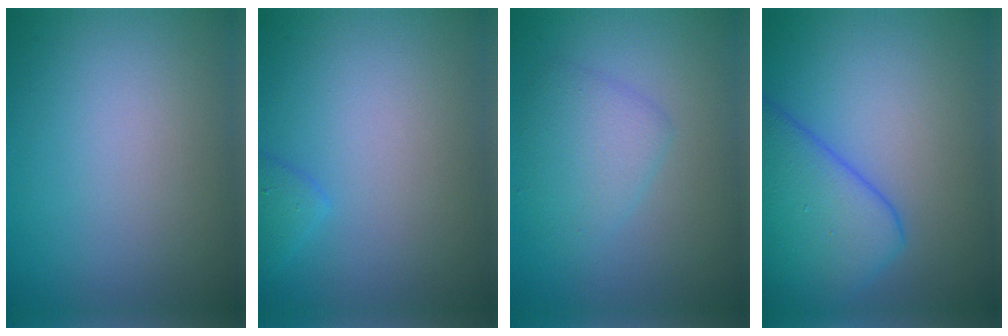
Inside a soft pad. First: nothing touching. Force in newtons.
{"total": 1.2, "press": 1.2, "slide": 0.1}
{"total": 2.8, "press": 2.8, "slide": 0.2}
{"total": 6.9, "press": 6.9, "slide": 0.5}